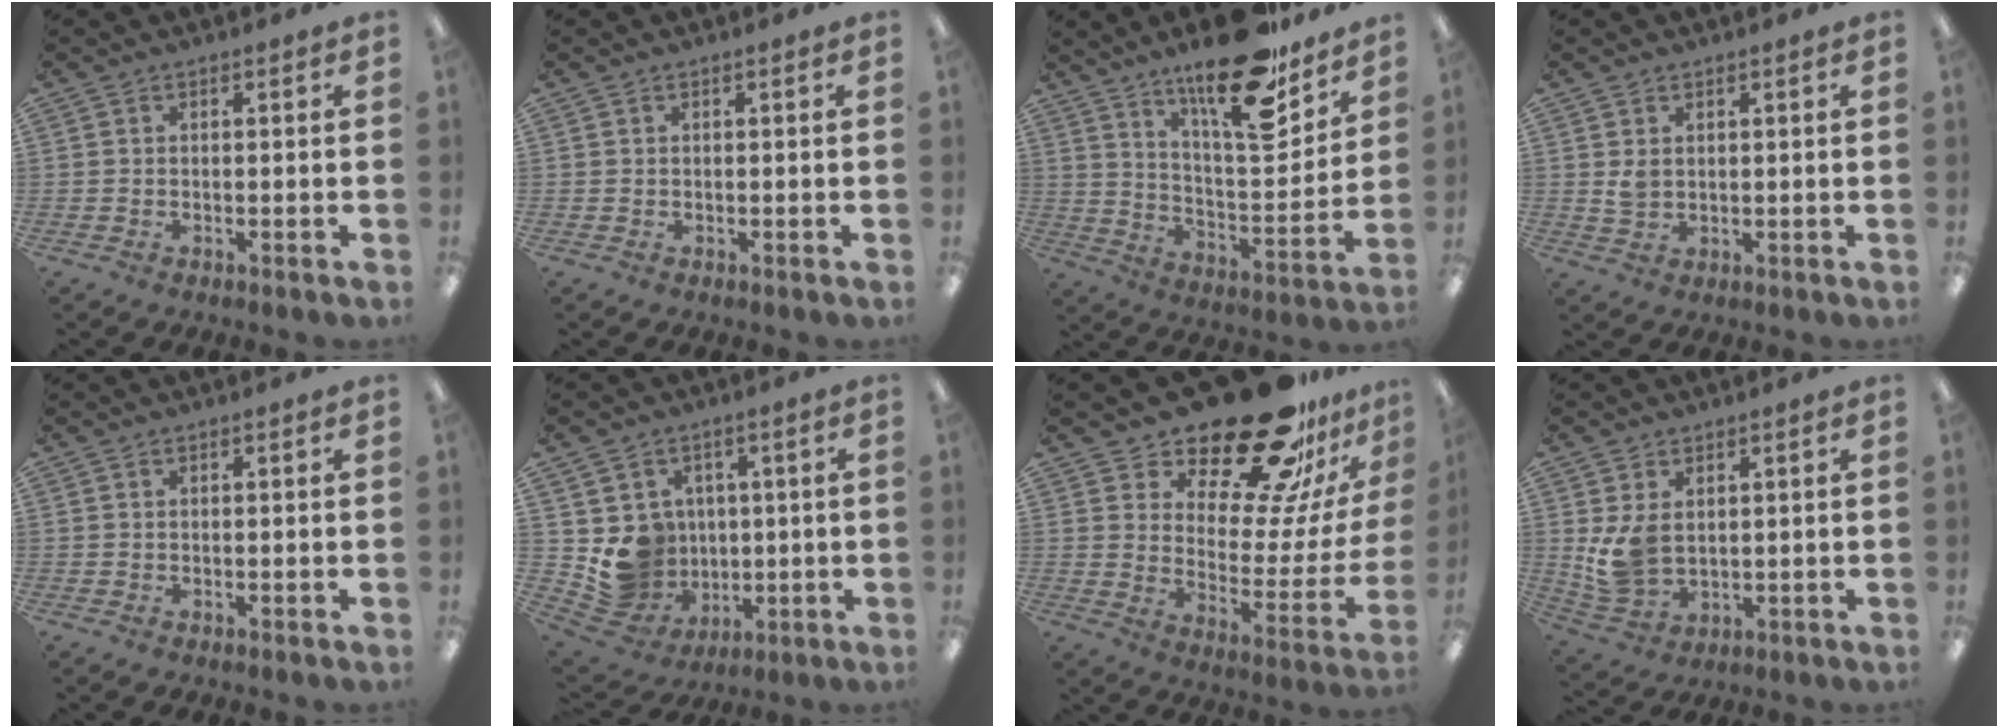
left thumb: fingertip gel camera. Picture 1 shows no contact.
{"total": 0.0}
{"total": 20.9, "force": [15.1, 6.6, 12.9], "torque": [-0.194, -0.105, 0.251]}
{"total": 2.7, "force": [1.2, 2.0, 1.5], "torque": [-0.025, -0.001, 0.020]}
{"total": 0.0}
{"total": 9.8, "force": [1.5, 9.5, 1.8], "torque": [-0.059, -0.017, 0.045]}
{"total": 25.1, "force": [20.5, 7.8, 12.1], "torque": [-0.170, -0.156, 0.347]}
{"total": 7.8, "force": [2.1, 5.4, 5.2], "torque": [-0.110, -0.006, 0.043]}